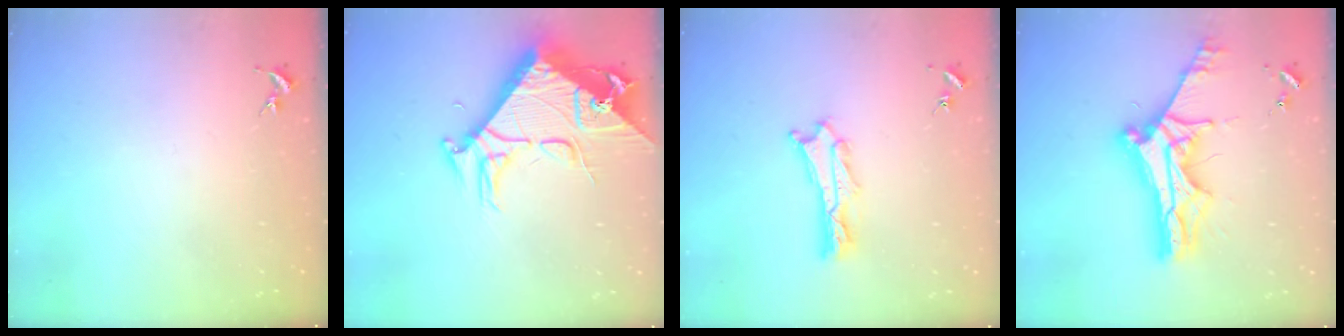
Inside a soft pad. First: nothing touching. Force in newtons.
{"total": 9.8, "press": 9.8, "slide": 1.1}
{"total": 2.4, "press": 2.4, "slide": 0.3}
{"total": 12.0, "press": 11.9, "slide": 1.1}